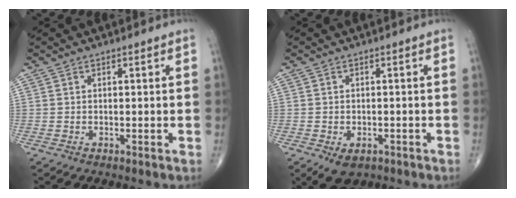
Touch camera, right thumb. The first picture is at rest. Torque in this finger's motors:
{"motor_torque": [0.47, 0.27, 0.16, -0.46, 0.00]}